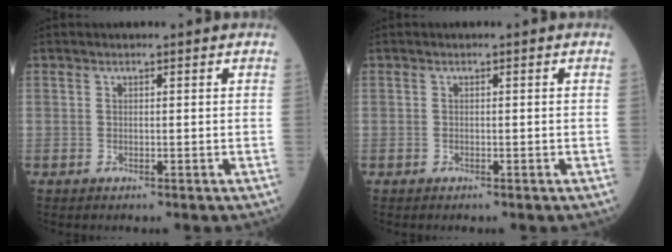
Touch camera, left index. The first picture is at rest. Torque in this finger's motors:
{"motor_torque": [0.00, 0.00, 0.00, 0.00]}